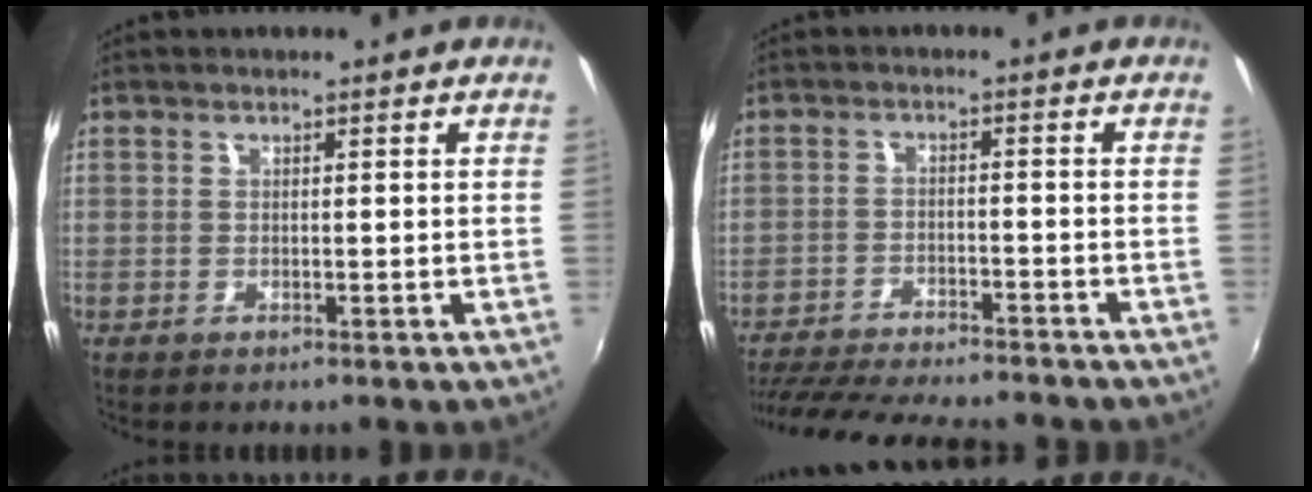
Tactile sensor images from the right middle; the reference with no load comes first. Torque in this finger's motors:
{"motor_torque": [1.04, -1.09, 0.28, 0.11]}